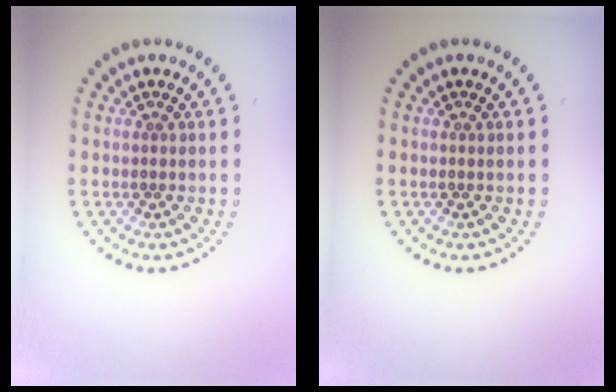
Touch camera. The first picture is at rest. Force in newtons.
{"total": 0.0}